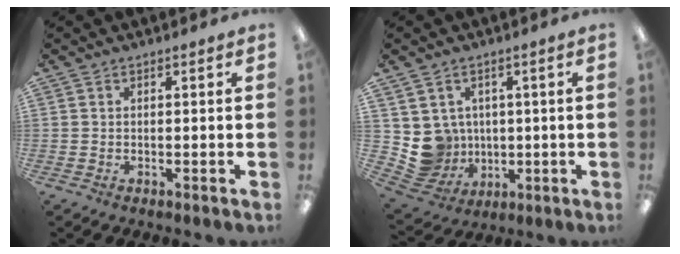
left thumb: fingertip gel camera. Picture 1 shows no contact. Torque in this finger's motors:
{"motor_torque": [0.04, 0.08, 0.63, -0.74, 0.02]}